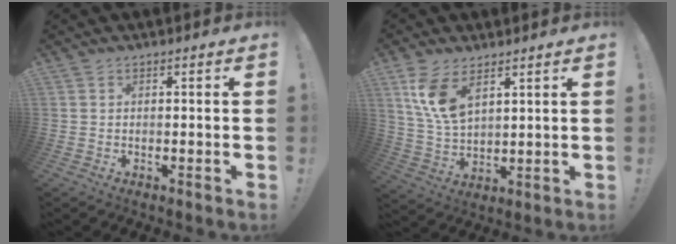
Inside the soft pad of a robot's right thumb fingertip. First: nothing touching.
{"total": 10.4, "force": [5.8, 5.2, 6.9], "torque": [-0.142, -0.016, 0.112]}